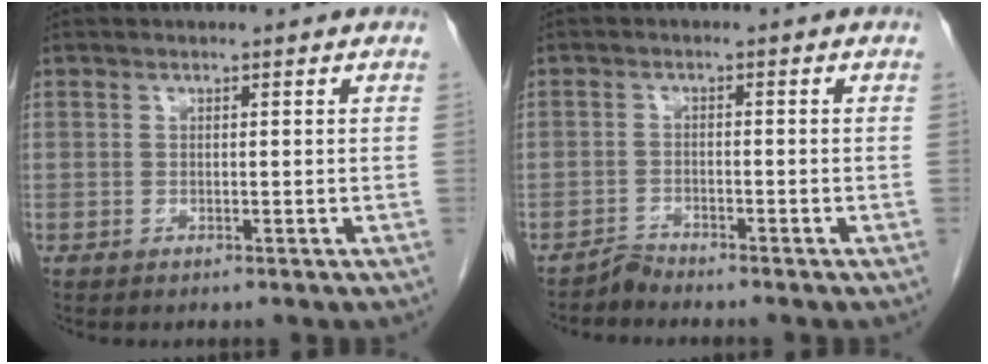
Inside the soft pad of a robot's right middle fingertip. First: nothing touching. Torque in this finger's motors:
{"motor_torque": [-0.34, -0.31, -0.07, -0.01]}